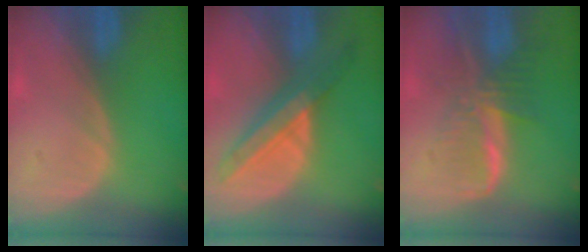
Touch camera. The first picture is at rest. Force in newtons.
{"total": 7.2, "press": 6.8, "slide": 2.4}
{"total": 8.1, "press": 7.0, "slide": 4.2}